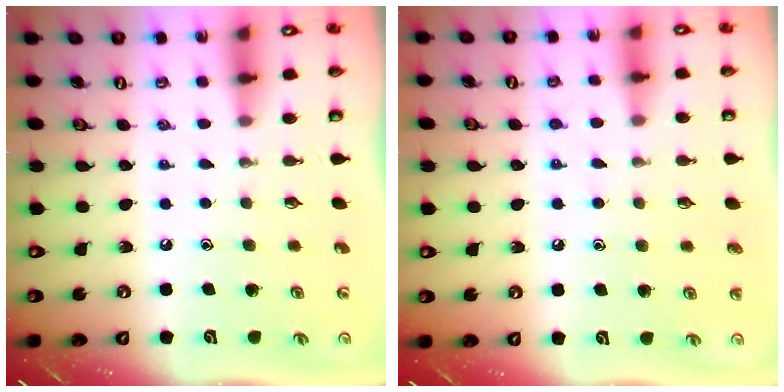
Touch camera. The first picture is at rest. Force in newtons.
{"total": 6.6, "press": 6.6, "slide": 0.7}